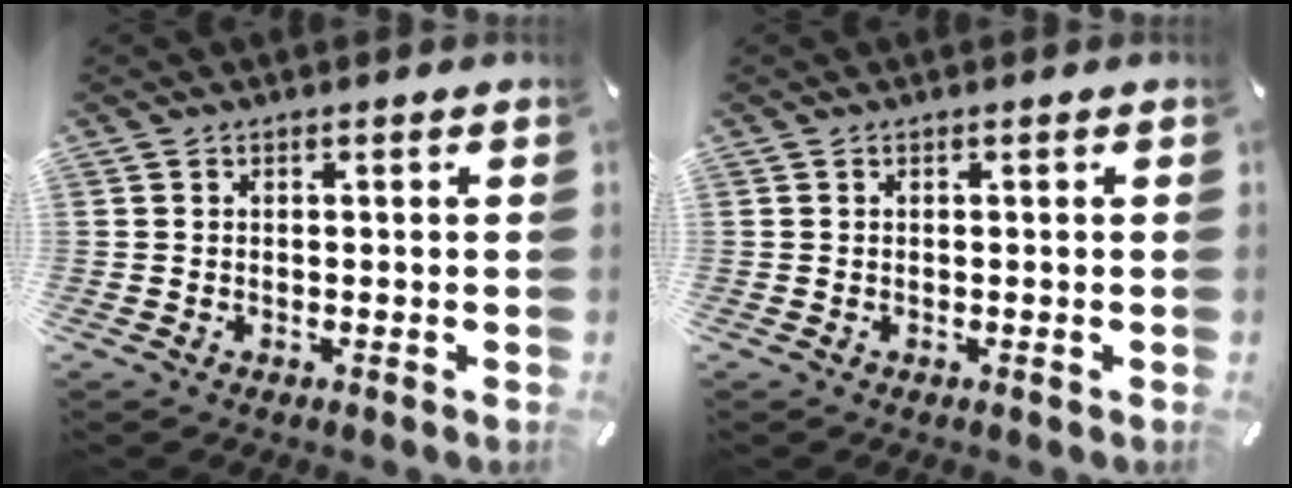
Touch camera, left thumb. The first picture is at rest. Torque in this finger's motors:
{"motor_torque": [0.00, 0.00, 0.00, 0.00, 0.00]}